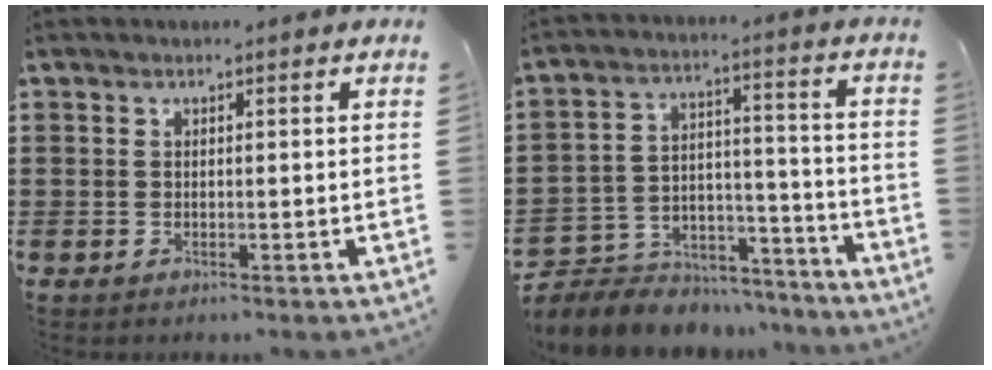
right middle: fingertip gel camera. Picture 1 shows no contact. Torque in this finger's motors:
{"motor_torque": [1.32, -0.77, 0.54, 0.21]}